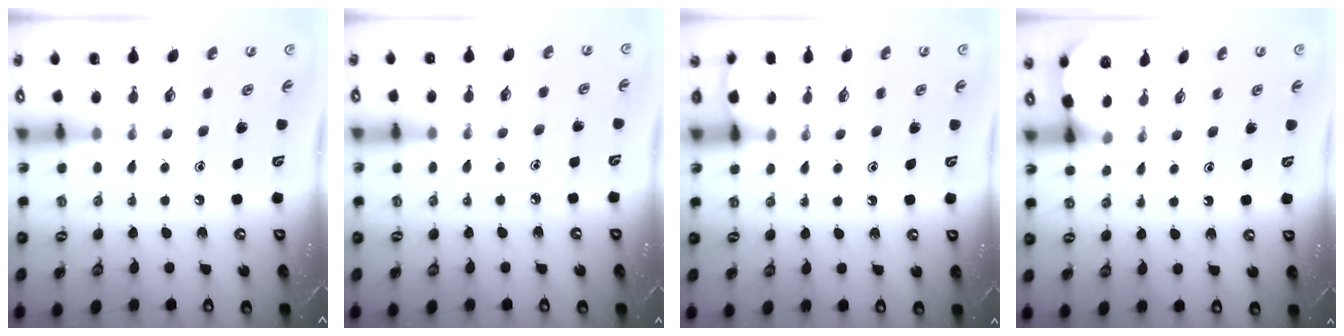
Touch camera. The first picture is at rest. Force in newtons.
{"total": 4.4, "press": 4.4, "slide": 0.5}
{"total": 2.4, "press": 2.4, "slide": 0.2}
{"total": 2.3, "press": 2.3, "slide": 0.2}